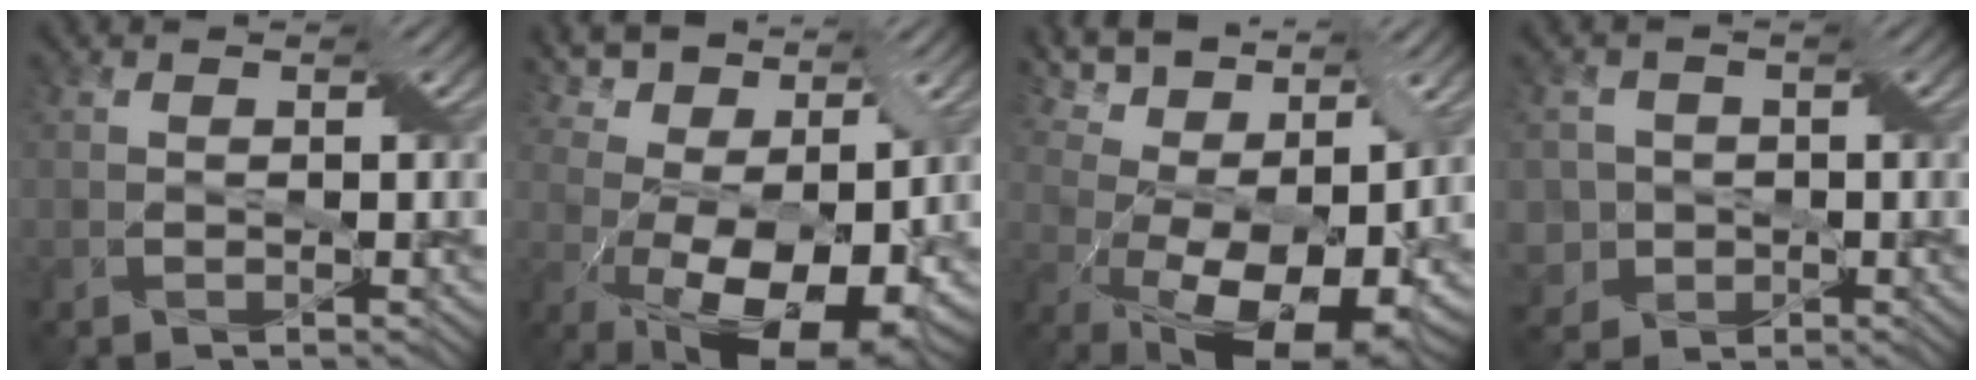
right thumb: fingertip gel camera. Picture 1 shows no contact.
{"total": 14.2, "force": [4.3, 7.6, 11.2], "torque": [-0.222, 0.005, 0.093]}
{"total": 15.4, "force": [5.5, 7.8, 12.1], "torque": [-0.234, 0.021, 0.110]}
{"total": 4.6, "force": [-0.9, 4.5, 0.7], "torque": [-0.029, 0.003, -0.036]}